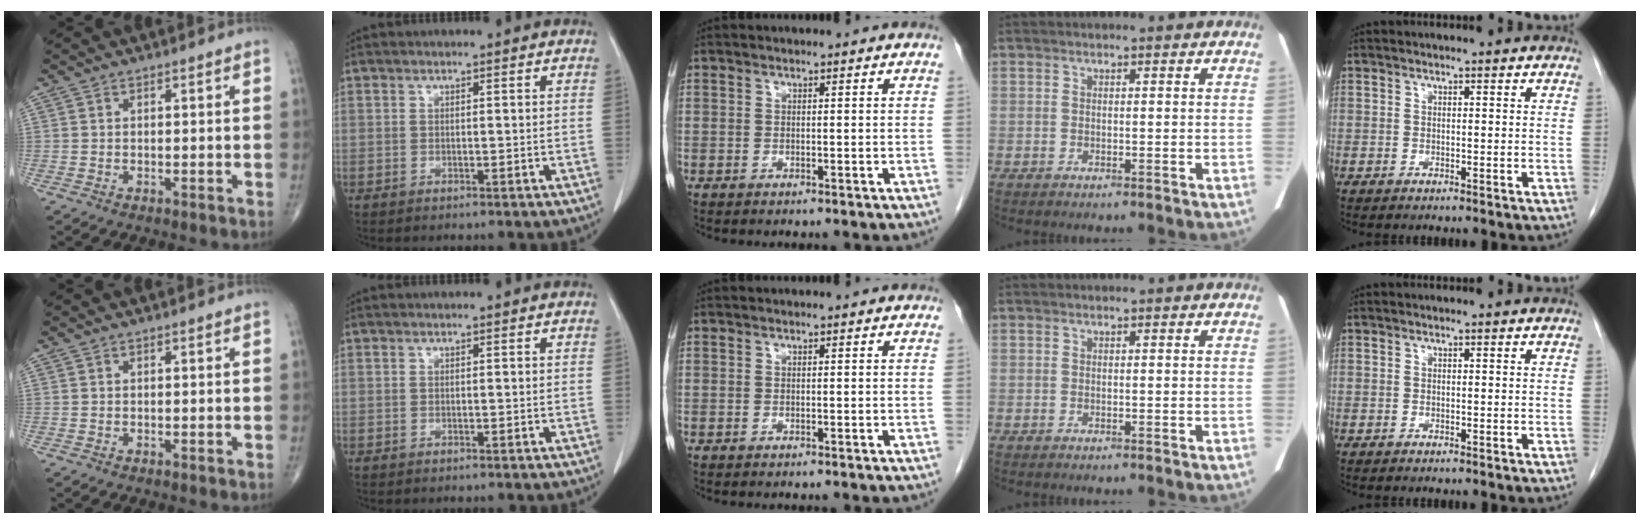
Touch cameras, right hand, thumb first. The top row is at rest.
{}